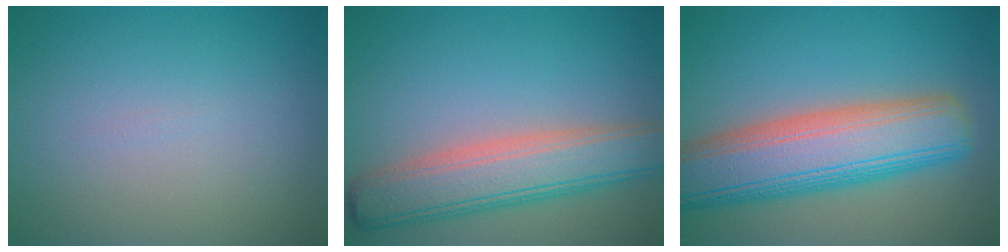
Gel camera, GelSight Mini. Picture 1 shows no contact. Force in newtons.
{"total": 6.8, "press": 6.8, "slide": 0.5}
{"total": 10.2, "press": 10.2, "slide": 0.5}